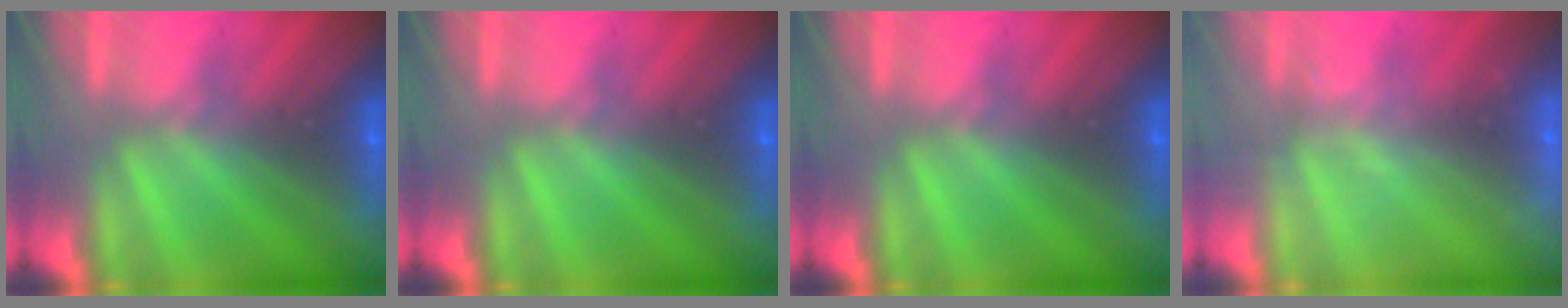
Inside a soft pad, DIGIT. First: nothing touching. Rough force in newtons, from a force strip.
{"total": 0.0}
{"total": 0.0}
{"total": 2.2}